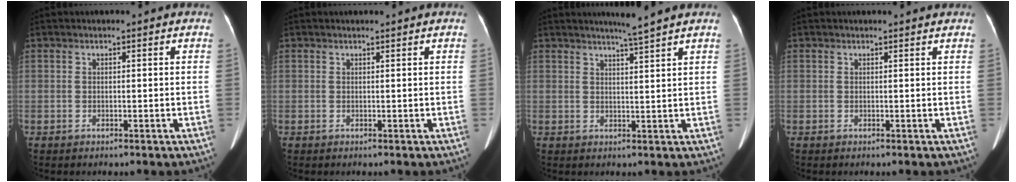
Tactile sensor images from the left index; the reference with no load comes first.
{"total": 0.5, "force": [0.5, -0.1, 0.2], "torque": [-0.006, 0.002, 0.011]}
{"total": 3.7, "force": [3.1, -1.2, 1.6], "torque": [-0.027, -0.008, 0.052]}
{"total": 1.0, "force": [1.0, 0.0, 0.1], "torque": [-0.012, 0.000, 0.008]}